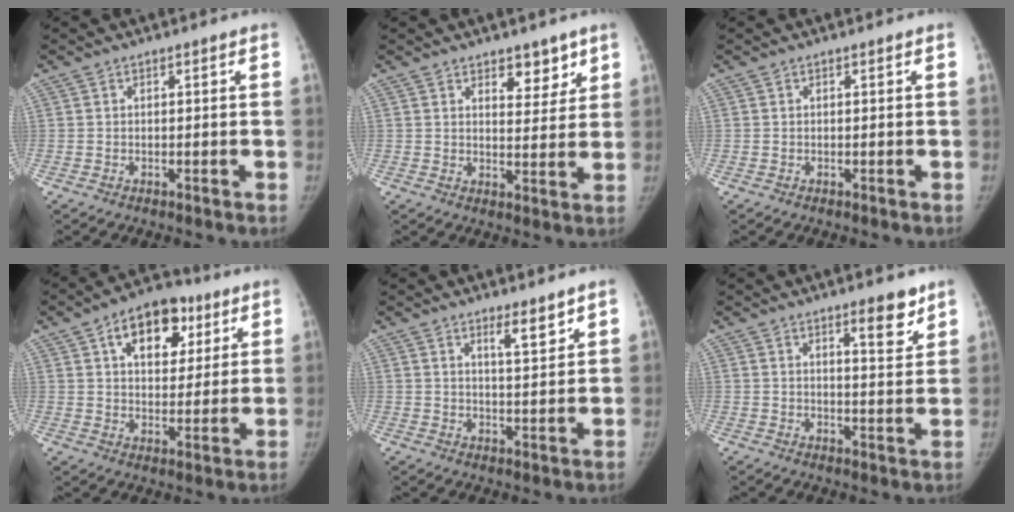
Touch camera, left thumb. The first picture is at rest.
{"total": 5.9, "force": [3.9, 3.2, 3.1], "torque": [-0.008, -0.026, 0.056]}
{"total": 0.0}
{"total": 14.3, "force": [6.5, 8.9, 9.1], "torque": [-0.089, -0.006, 0.099]}
{"total": 4.6, "force": [3.4, 0.9, 3.0], "torque": [-0.040, -0.030, 0.054]}
{"total": 6.4, "force": [4.4, 1.7, 4.3], "torque": [-0.044, -0.033, 0.061]}